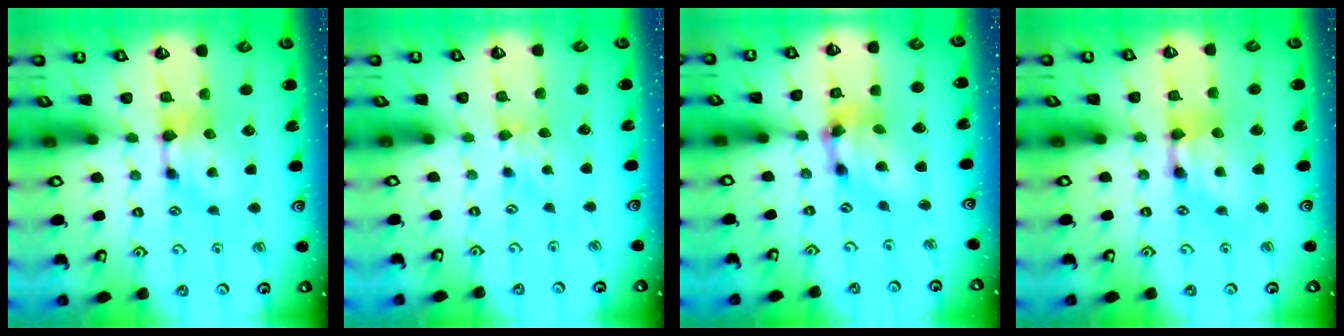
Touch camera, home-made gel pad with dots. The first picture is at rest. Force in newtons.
{"total": 2.4, "press": 2.3, "slide": 0.5}
{"total": 6.1, "press": 5.7, "slide": 2.1}
{"total": 2.0, "press": 2.0, "slide": 0.1}